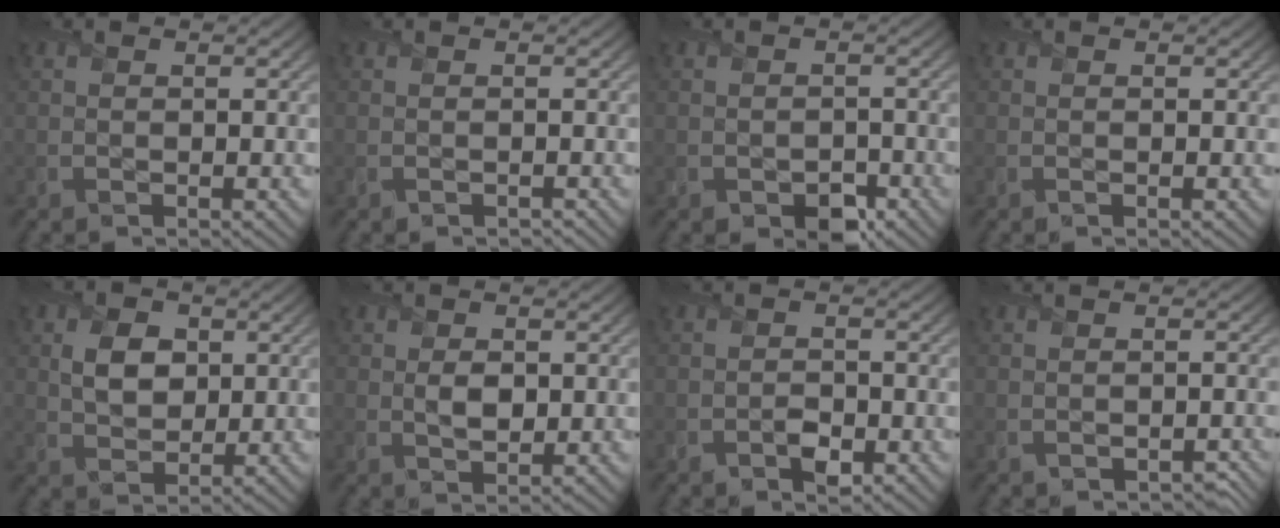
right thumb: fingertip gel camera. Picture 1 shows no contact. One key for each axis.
{"total": 0.7, "fx": -0.5, "fy": 0.4, "fz": 0.2, "tx": -0.004, "ty": -0.005, "tz": -0.010}
{"total": 2.8, "fx": -1.5, "fy": 2.0, "fz": 1.4, "tx": -0.020, "ty": -0.011, "tz": -0.025}
{"total": 0.0}
{"total": 5.0, "fx": 1.1, "fy": 3.8, "fz": 3.1, "tx": -0.065, "ty": -0.002, "tz": 0.013}
{"total": 2.5, "fx": 0.3, "fy": 1.8, "fz": 1.7, "tx": -0.037, "ty": -0.006, "tz": 0.005}
{"total": 2.3, "fx": -1.1, "fy": 1.5, "fz": 1.3, "tx": -0.021, "ty": -0.003, "tz": -0.023}
{"total": 1.4, "fx": -0.8, "fy": 1.0, "fz": 0.6, "tx": -0.008, "ty": -0.011, "tz": -0.011}